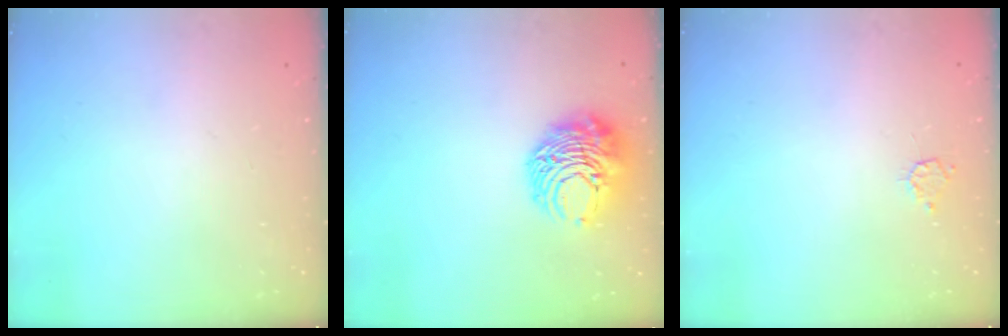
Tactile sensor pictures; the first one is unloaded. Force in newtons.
{"total": 10.1, "press": 10.0, "slide": 1.3}
{"total": 3.3, "press": 3.2, "slide": 0.3}